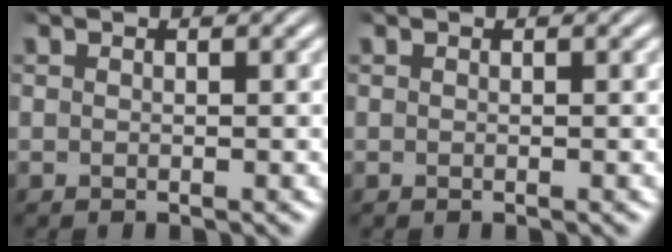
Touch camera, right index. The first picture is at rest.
{"total": 0.0}